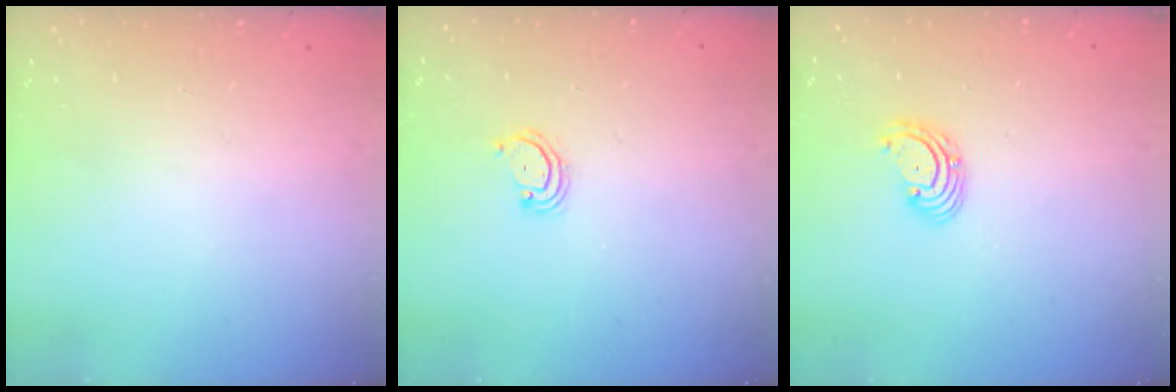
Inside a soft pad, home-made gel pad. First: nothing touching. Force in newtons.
{"total": 3.3, "press": 3.3, "slide": 0.5}
{"total": 2.7, "press": 2.7, "slide": 0.1}